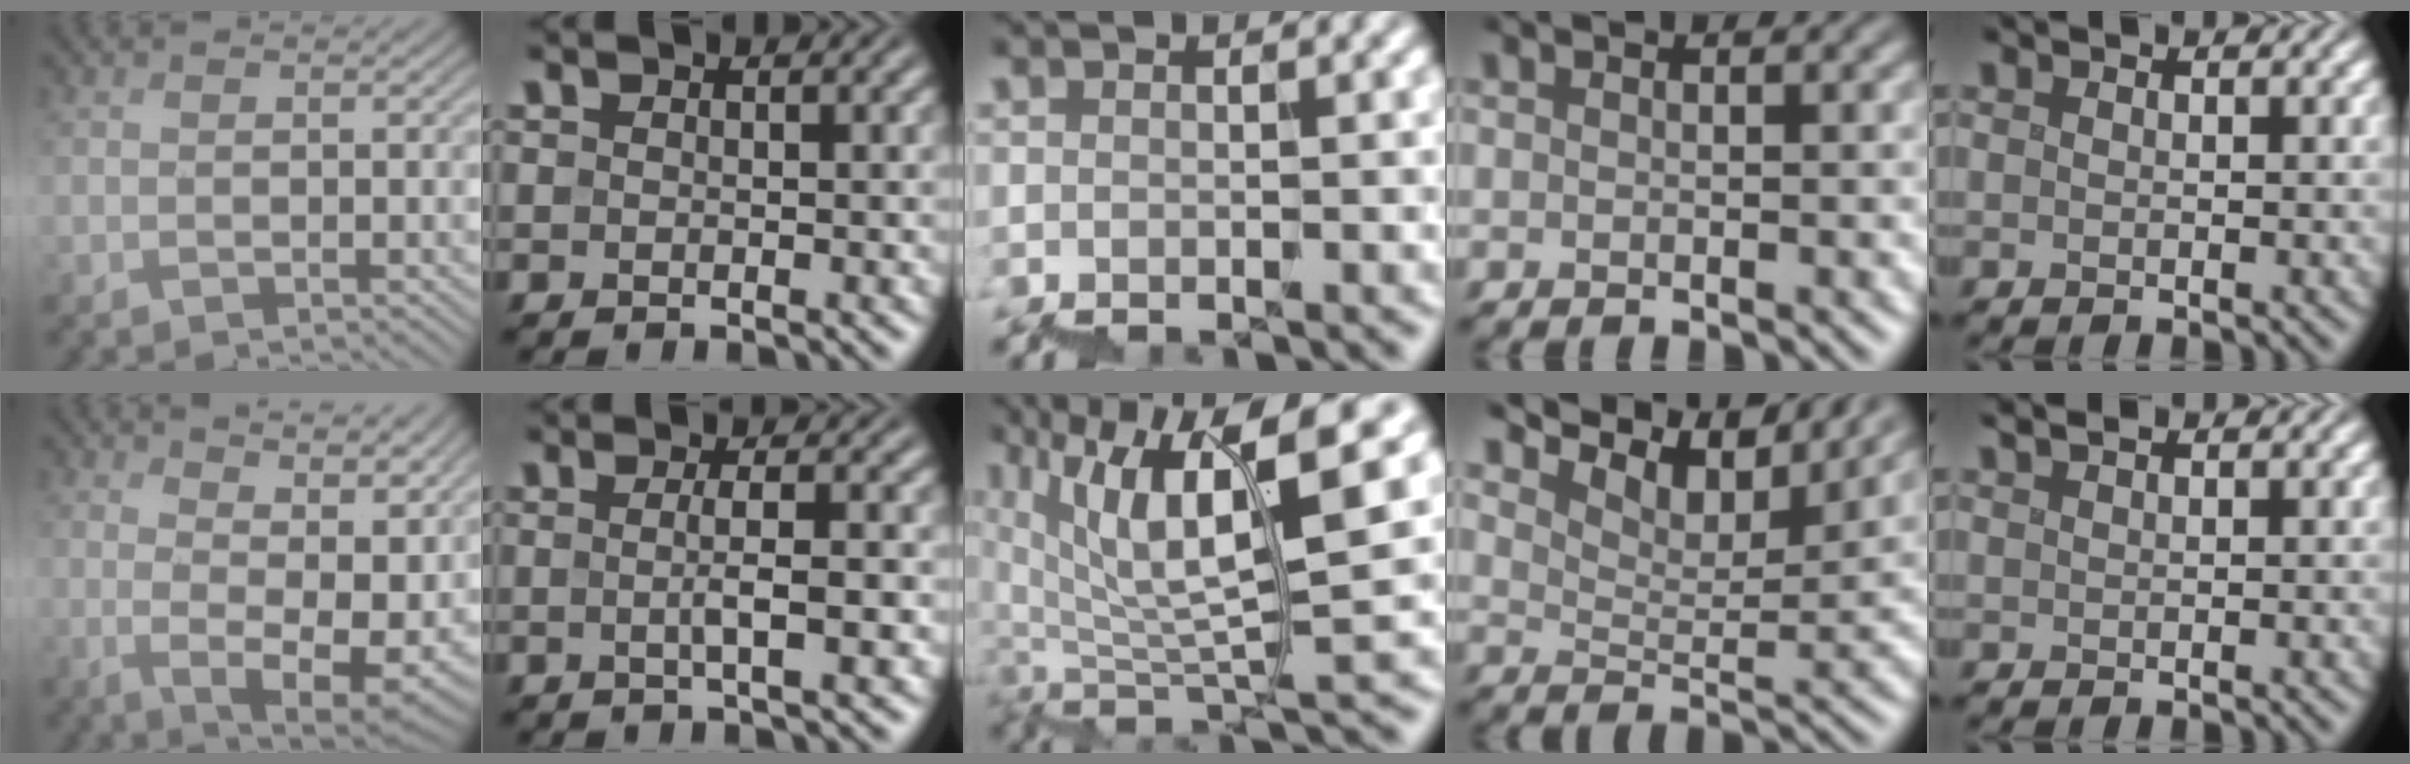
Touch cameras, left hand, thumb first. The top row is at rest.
{"thumb": {"total": 11.6, "force": [4.7, 5.1, 9.3], "torque": [-0.129, -0.008, 0.061]}, "index": {"total": 3.2, "force": [-0.2, 0.6, 3.2], "torque": [-0.048, 0.000, -0.004]}, "middle": {"total": 9.7, "force": [4.3, 2.2, 8.4], "torque": [-0.151, 0.022, 0.077]}, "ring": {"total": 8.5, "force": [7.8, 1.8, 3.0], "torque": [-0.065, 0.006, 0.114]}, "little": {"total": 1.9, "force": [1.5, 0.6, 0.9], "torque": [0.001, 0.008, 0.005]}}